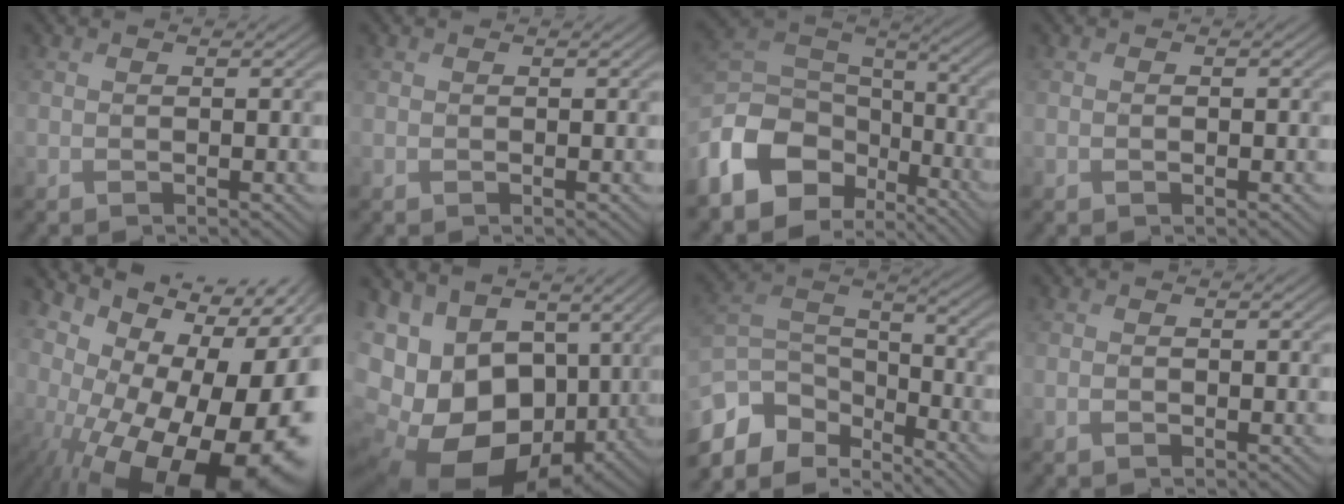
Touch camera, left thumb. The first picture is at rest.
{"total": 0.0}
{"total": 13.8, "force": [-6.8, 9.1, 7.8], "torque": [-0.200, -0.024, -0.131]}
{"total": 0.0}
{"total": 20.7, "force": [-3.7, 12.5, 16.1], "torque": [-0.218, -0.002, -0.017]}
{"total": 18.0, "force": [-1.8, 12.2, 13.2], "torque": [-0.293, -0.057, 0.001]}
{"total": 11.3, "force": [-8.5, 5.4, 5.2], "torque": [-0.151, -0.003, -0.165]}
{"total": 0.6, "force": [-0.3, 0.4, 0.4], "torque": [-0.009, -0.001, -0.005]}